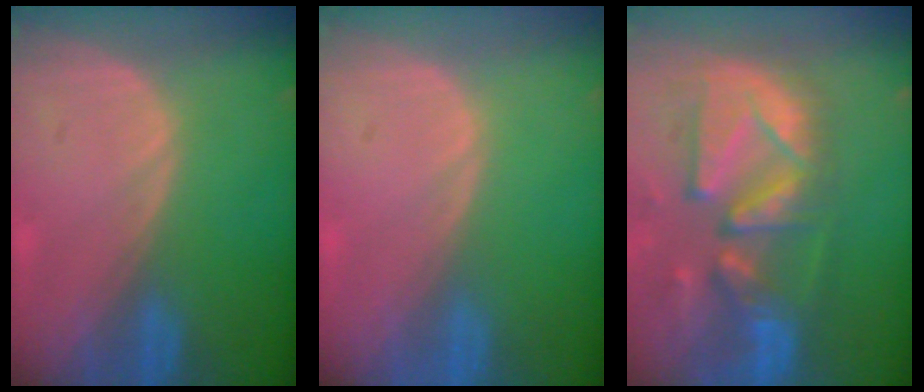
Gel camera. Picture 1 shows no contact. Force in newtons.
{"total": 0.0}
{"total": 13.2, "press": 11.3, "slide": 6.9}